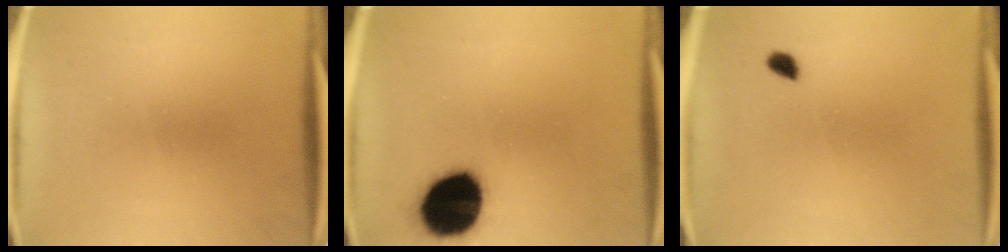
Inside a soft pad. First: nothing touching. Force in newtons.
{"total": 18.5}
{"total": 1.7}